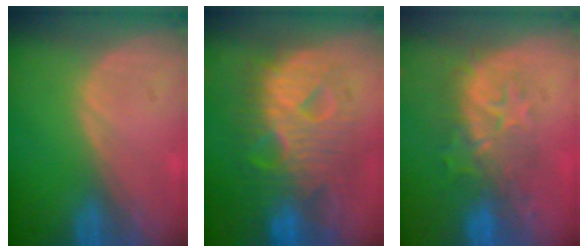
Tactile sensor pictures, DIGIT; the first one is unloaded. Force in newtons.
{"total": 12.1, "press": 12.0, "slide": 1.3}
{"total": 7.9, "press": 7.7, "slide": 1.7}